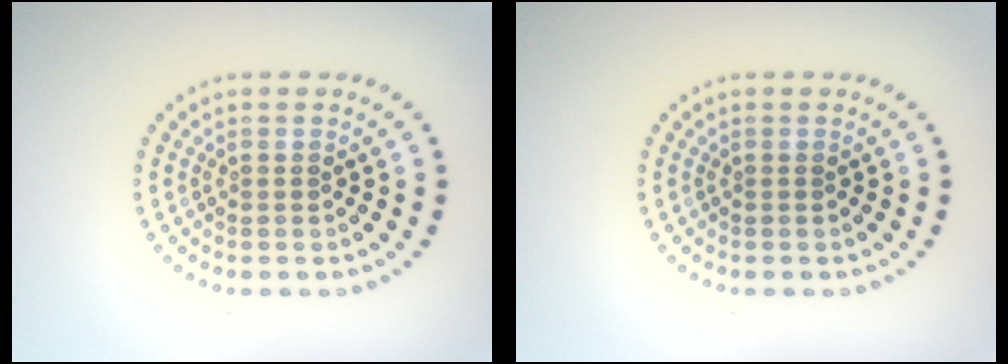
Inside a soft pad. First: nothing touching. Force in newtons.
{"total": 0.0}